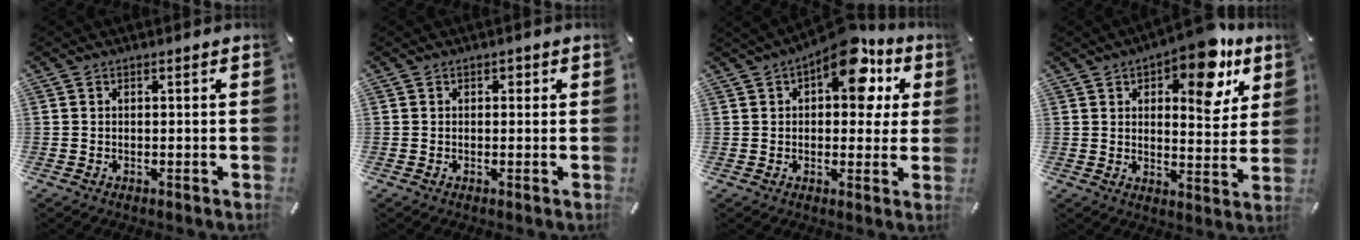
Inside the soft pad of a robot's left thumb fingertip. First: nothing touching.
{"total": 1.0, "force": [0.2, 1.0, 0.3], "torque": [0.000, 0.004, -0.001]}
{"total": 14.3, "force": [7.4, 7.2, 9.9], "torque": [-0.134, -0.035, 0.123]}
{"total": 14.1, "force": [8.8, 6.3, 9.0], "torque": [-0.099, -0.058, 0.142]}